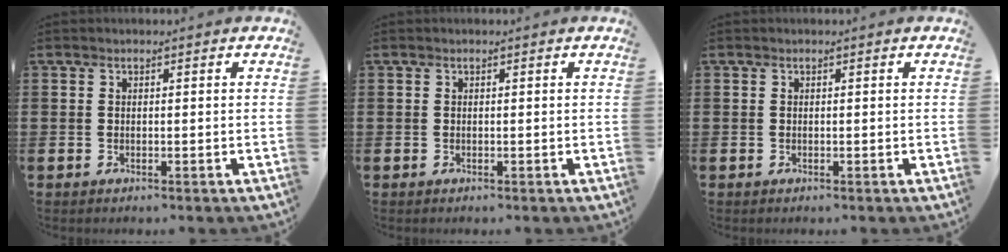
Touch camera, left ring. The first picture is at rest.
{"total": 0.0}
{"total": 0.0}